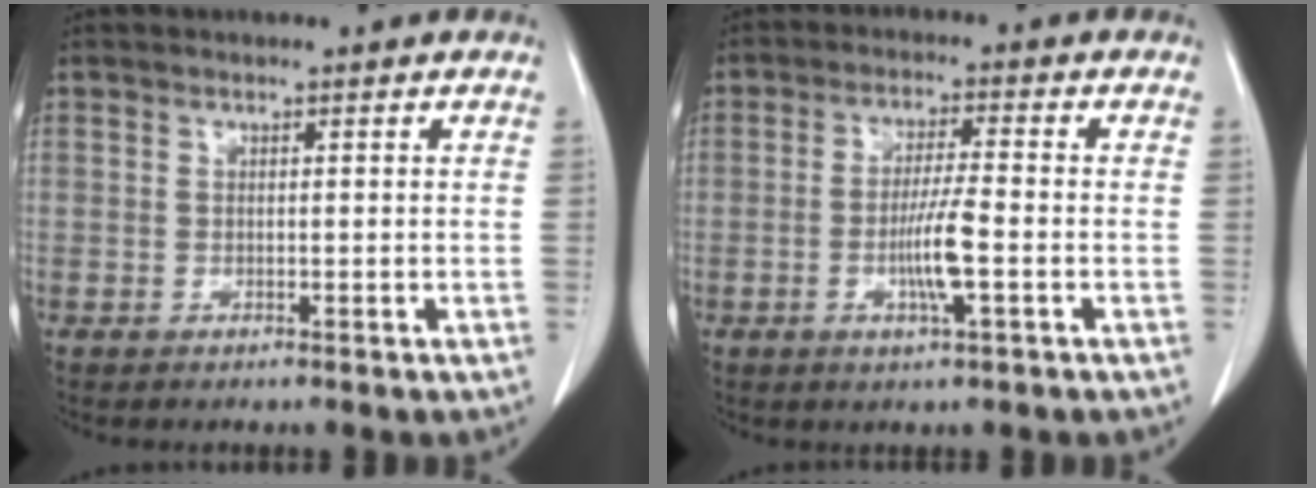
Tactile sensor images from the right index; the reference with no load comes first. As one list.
[{"total": 6.3, "force": [-1.7, 0.3, 6.1], "torque": [-0.117, -0.007, -0.032]}]